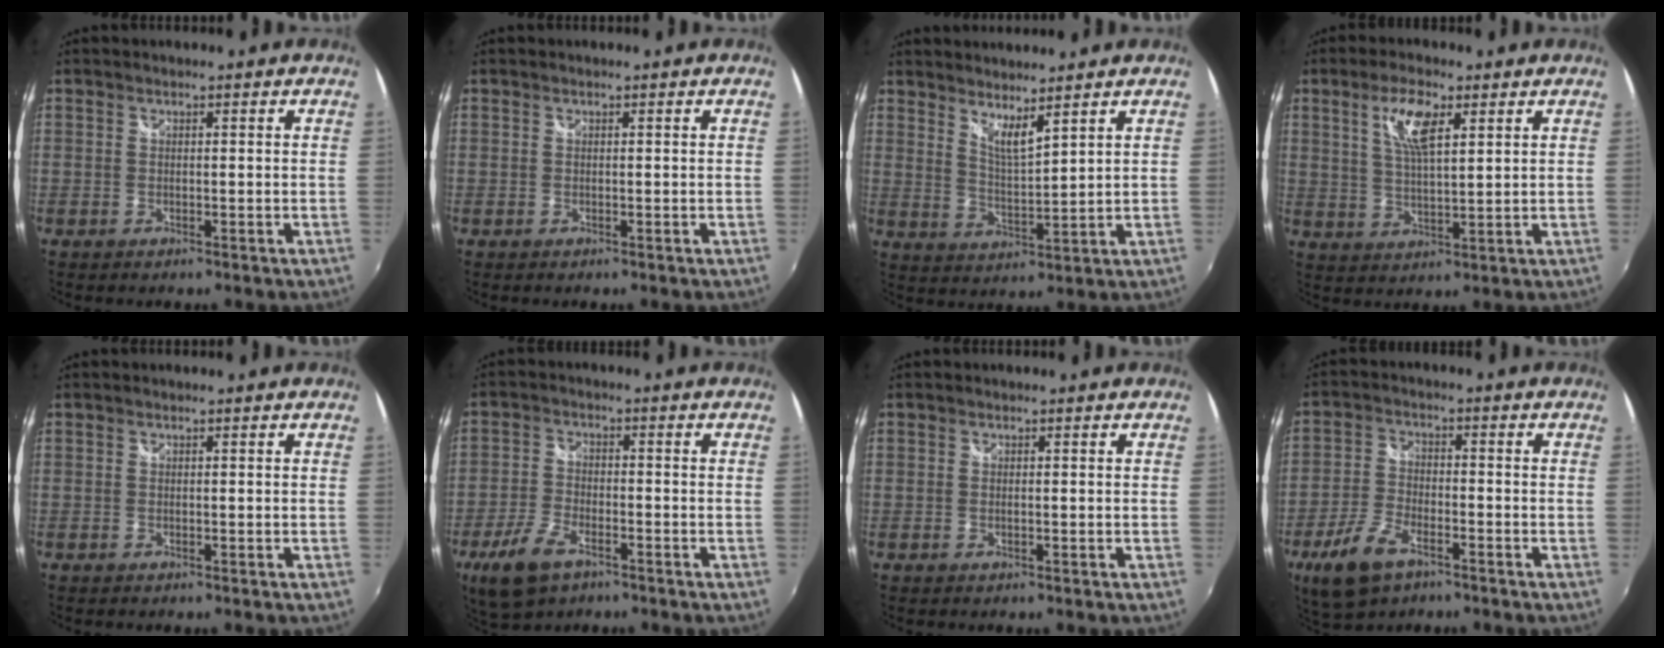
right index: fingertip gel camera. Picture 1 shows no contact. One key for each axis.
{"total": 0.0}
{"total": 5.3, "fx": 4.5, "fy": 0.4, "fz": 2.8, "tx": -0.047, "ty": -0.009, "tz": 0.076}
{"total": 7.4, "fx": 3.4, "fy": 2.4, "fz": 6.1, "tx": -0.115, "ty": 0.005, "tz": 0.067}
{"total": 0.0}
{"total": 9.3, "fx": -5.5, "fy": 4.5, "fz": 6.0, "tx": -0.146, "ty": -0.013, "tz": -0.105}
{"total": 0.6, "fx": 0.0, "fy": 0.0, "fz": 0.5, "tx": -0.012, "ty": 0.000, "tz": -0.003}
{"total": 10.1, "fx": -6.0, "fy": 4.8, "fz": 6.6, "tx": -0.155, "ty": -0.012, "tz": -0.114}